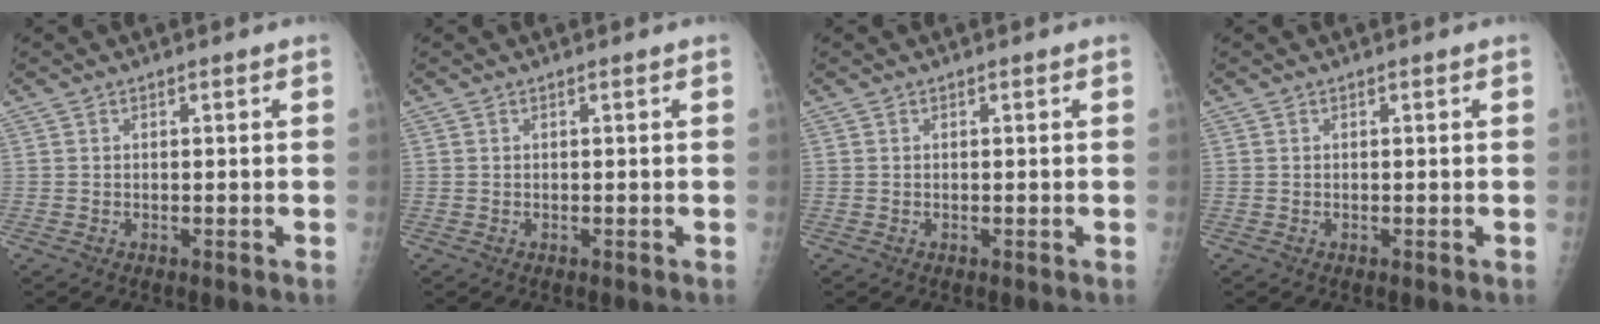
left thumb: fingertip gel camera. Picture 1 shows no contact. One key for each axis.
{"total": 0.0}
{"total": 0.0}
{"total": 0.0}